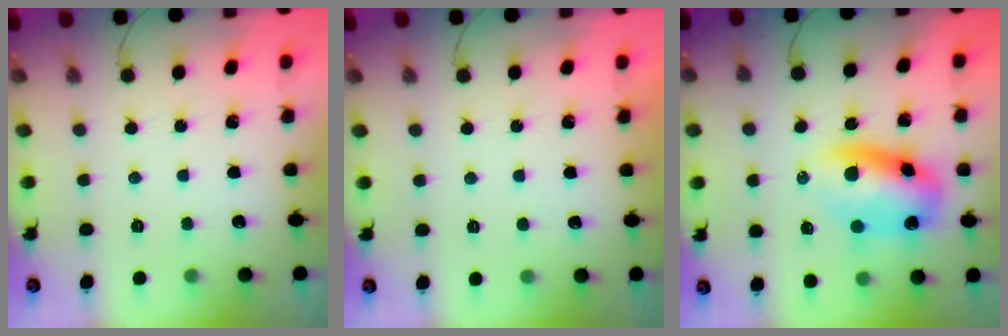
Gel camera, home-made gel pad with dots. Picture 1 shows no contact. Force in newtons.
{"total": 1.0, "press": 0.9, "slide": 0.2}
{"total": 10.8, "press": 10.5, "slide": 2.5}